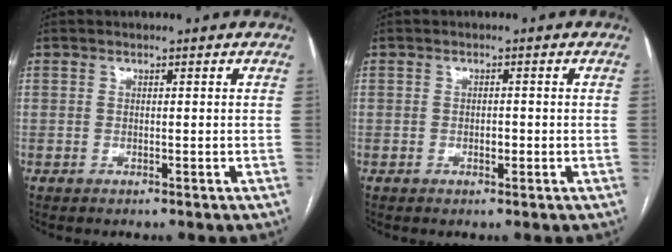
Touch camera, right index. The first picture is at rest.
{"total": 1.4, "force": [-0.4, 0.6, 1.2], "torque": [-0.020, 0.001, -0.006]}